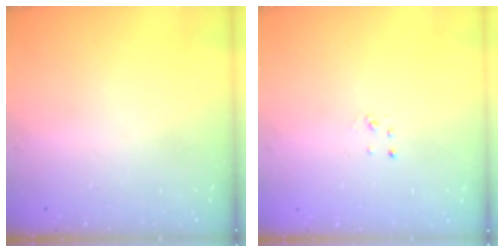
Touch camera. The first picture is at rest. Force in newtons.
{"total": 2.0, "press": 2.0, "slide": 0.2}